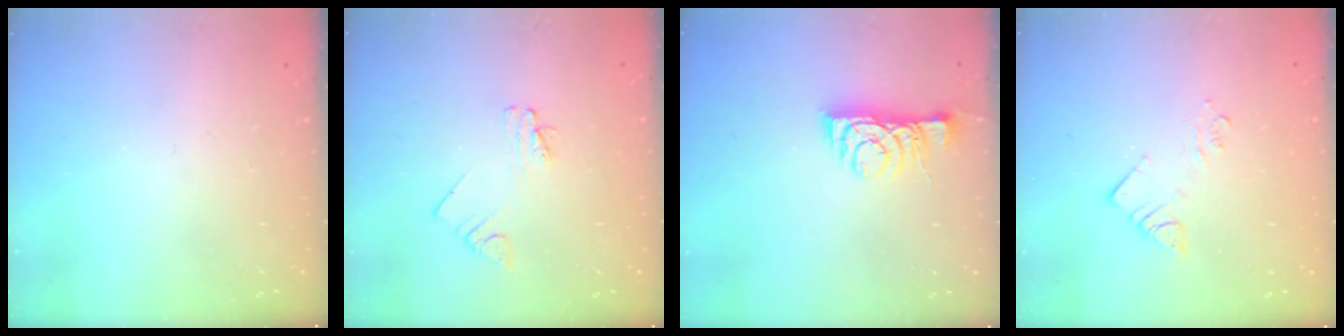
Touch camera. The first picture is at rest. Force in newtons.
{"total": 2.2, "press": 2.2, "slide": 0.3}
{"total": 7.0, "press": 7.0, "slide": 0.9}
{"total": 3.9, "press": 3.9, "slide": 0.1}